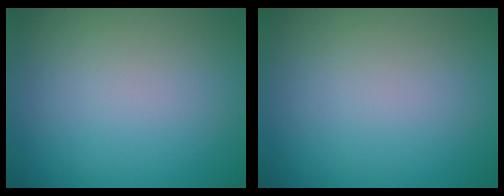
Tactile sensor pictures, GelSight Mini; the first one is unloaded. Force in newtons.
{"total": 0.0}